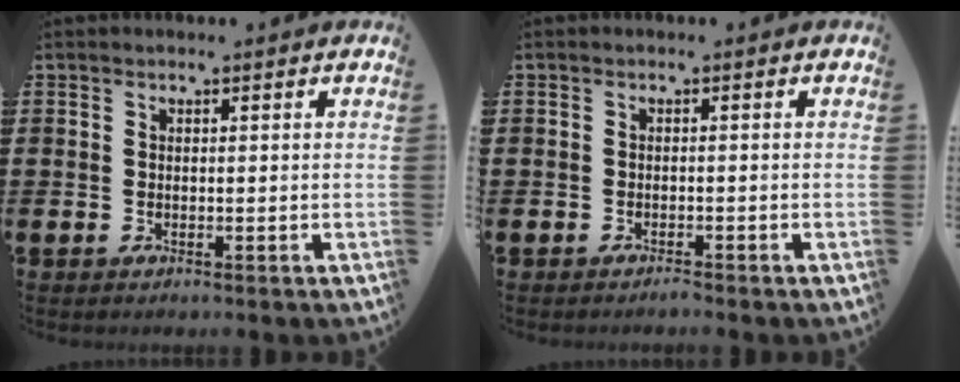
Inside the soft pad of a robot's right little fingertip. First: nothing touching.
{"total": 0.7, "force": [-0.7, 0.0, 0.1], "torque": [-0.003, -0.003, -0.014]}